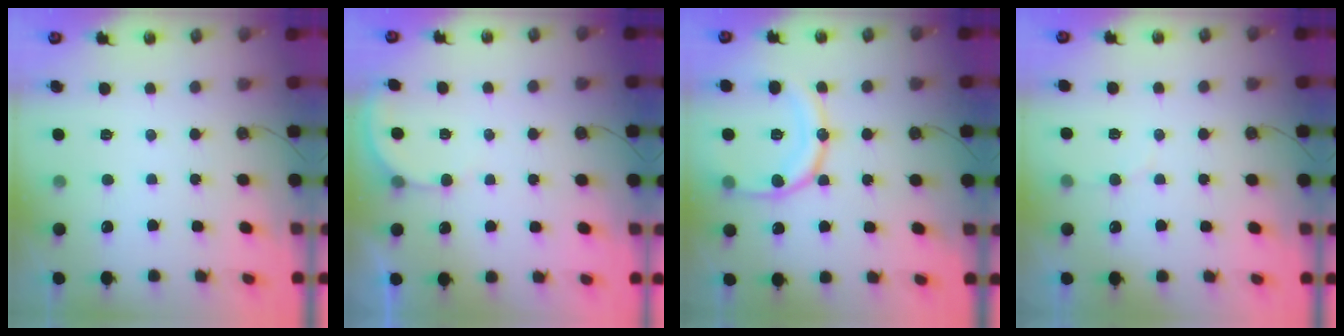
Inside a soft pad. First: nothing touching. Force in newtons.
{"total": 2.7, "press": 2.7, "slide": 0.1}
{"total": 15.9, "press": 15.8, "slide": 1.8}
{"total": 4.1, "press": 3.8, "slide": 1.5}